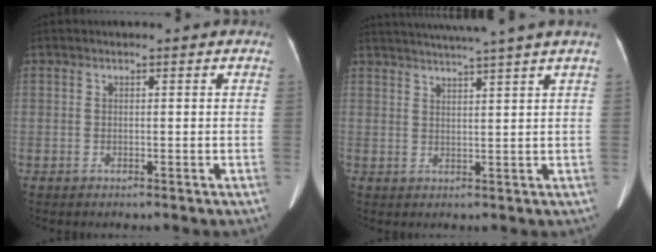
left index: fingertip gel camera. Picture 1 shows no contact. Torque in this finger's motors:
{"motor_torque": [0.62, -1.52, 0.14, 0.09]}